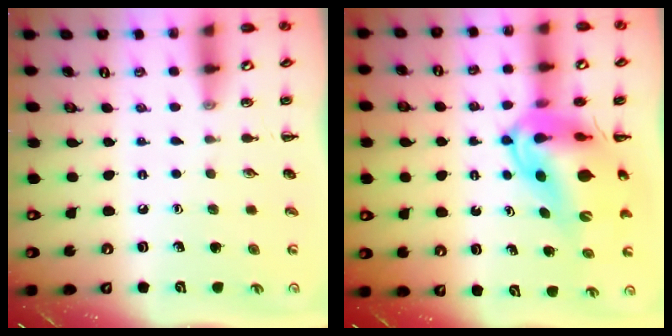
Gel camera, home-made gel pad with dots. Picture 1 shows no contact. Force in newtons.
{"total": 14.4, "press": 13.7, "slide": 4.3}